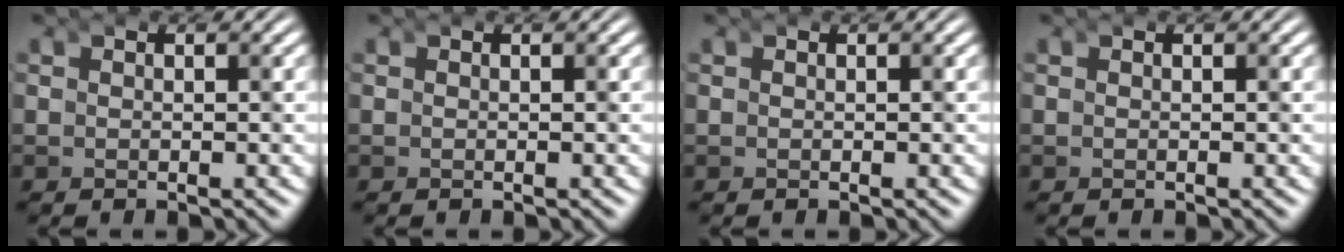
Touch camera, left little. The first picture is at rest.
{"total": 0.0}
{"total": 0.0}
{"total": 0.0}